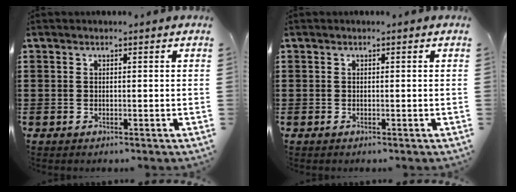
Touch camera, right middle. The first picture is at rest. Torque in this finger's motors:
{"motor_torque": [-2.14, 0.00, 0.00, -0.01]}